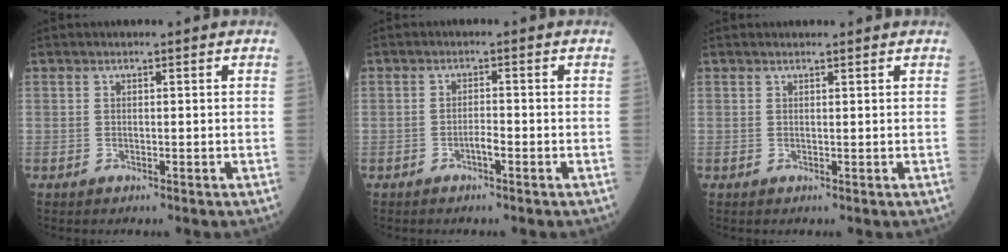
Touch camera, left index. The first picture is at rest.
{"total": 1.5, "force": [-0.9, 0.1, 1.2], "torque": [-0.020, 0.002, -0.016]}
{"total": 1.7, "force": [1.7, 0.1, 0.4], "torque": [-0.010, 0.011, 0.023]}